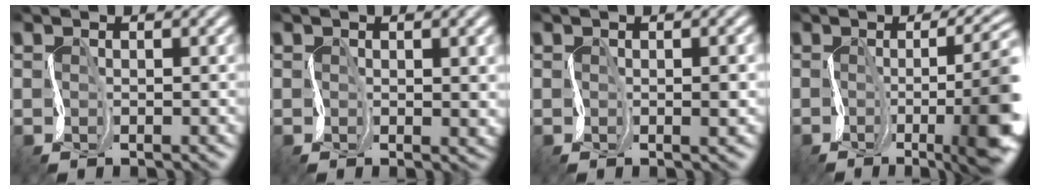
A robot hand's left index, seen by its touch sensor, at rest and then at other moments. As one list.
[{"total": 3.3, "force": [0.3, 1.1, 3.1], "torque": [-0.039, 0.003, 0.006]}, {"total": 1.8, "force": [0.2, 0.4, 1.8], "torque": [-0.023, 0.005, 0.003]}, {"total": 12.0, "force": [-2.5, 3.5, 11.3], "torque": [-0.121, 0.015, -0.037]}]